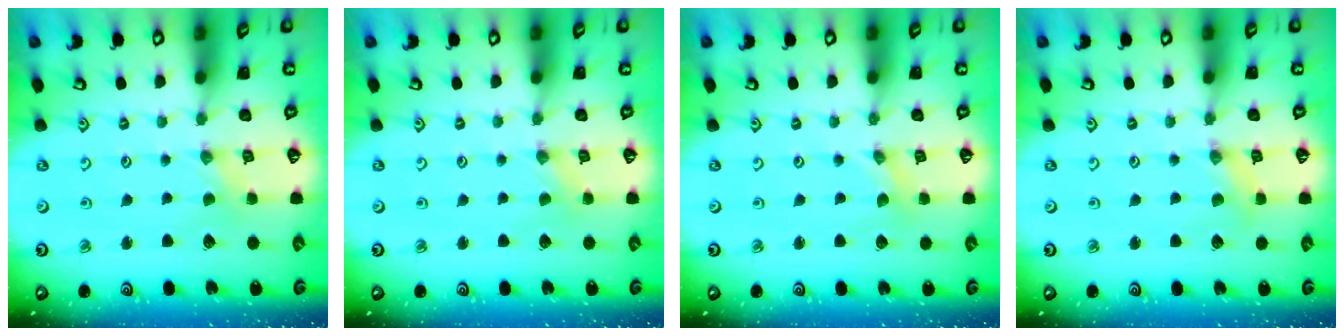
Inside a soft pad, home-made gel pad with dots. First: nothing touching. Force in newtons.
{"total": 0.0}
{"total": 0.0}
{"total": 2.4, "press": 2.4, "slide": 0.3}